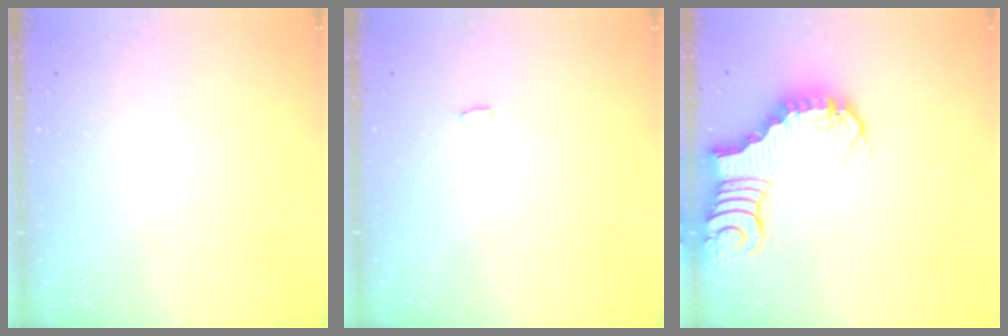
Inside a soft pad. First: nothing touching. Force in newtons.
{"total": 2.3, "press": 2.3, "slide": 0.2}
{"total": 2.8, "press": 2.8, "slide": 0.4}